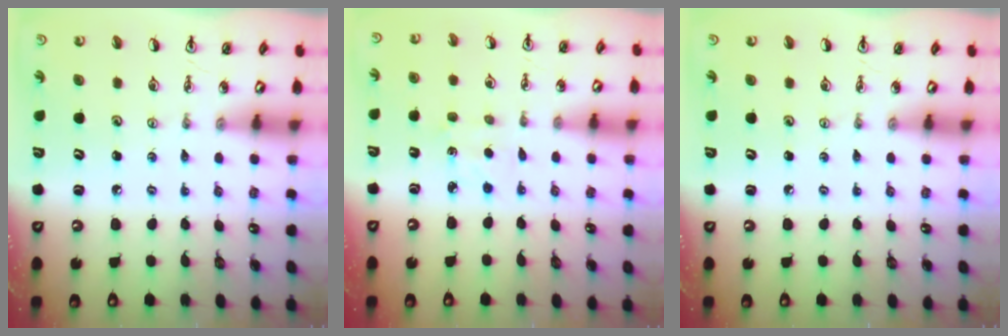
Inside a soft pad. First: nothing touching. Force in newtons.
{"total": 2.2, "press": 2.2, "slide": 0.3}
{"total": 0.0}